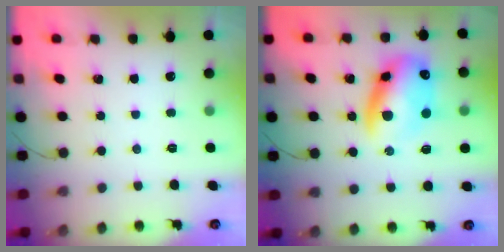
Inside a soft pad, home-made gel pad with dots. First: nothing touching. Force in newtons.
{"total": 13.1, "press": 12.8, "slide": 2.8}